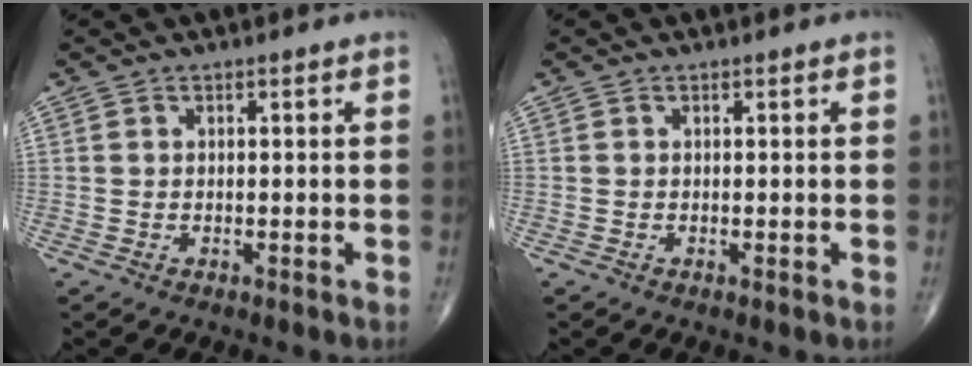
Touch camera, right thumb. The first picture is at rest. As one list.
[{"total": 0.0}]